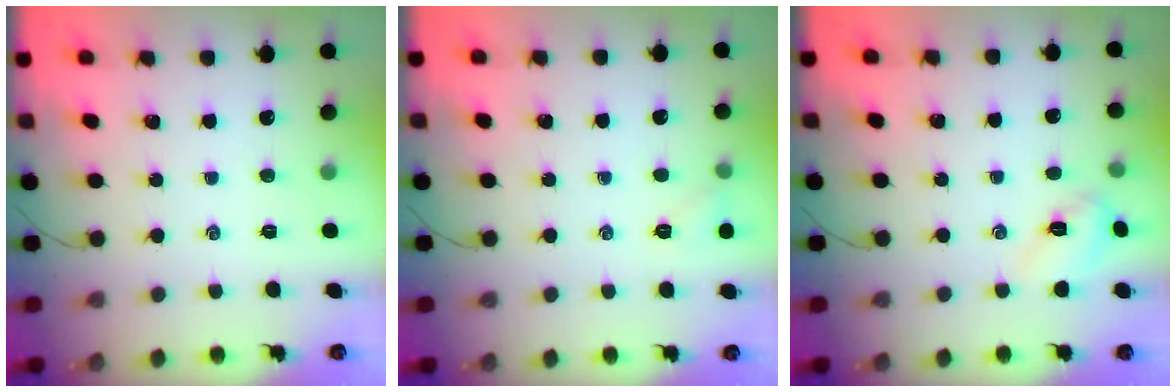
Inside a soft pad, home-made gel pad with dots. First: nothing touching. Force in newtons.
{"total": 4.8, "press": 4.6, "slide": 1.4}
{"total": 4.0, "press": 3.9, "slide": 1.0}